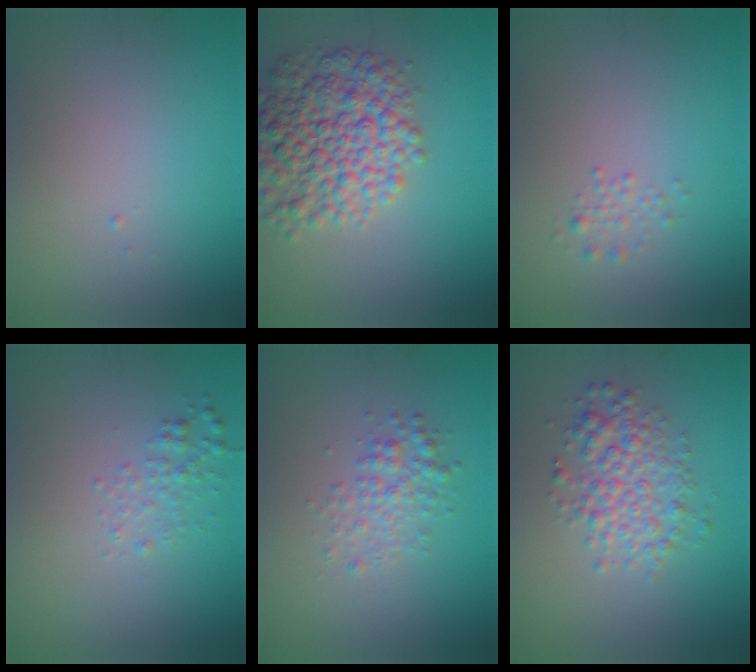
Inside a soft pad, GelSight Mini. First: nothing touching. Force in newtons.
{"total": 8.2, "press": 8.2, "slide": 0.3}
{"total": 1.0, "press": 1.0, "slide": 0.0}
{"total": 1.5, "press": 1.5, "slide": 0.0}
{"total": 2.5, "press": 2.5, "slide": 0.0}
{"total": 4.0, "press": 4.0, "slide": 0.1}